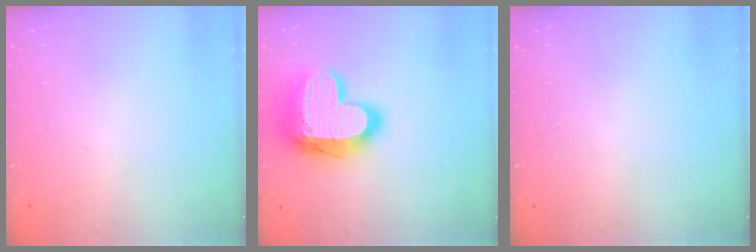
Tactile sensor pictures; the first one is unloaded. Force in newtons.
{"total": 24.2, "press": 24.2, "slide": 1.6}
{"total": 0.0}